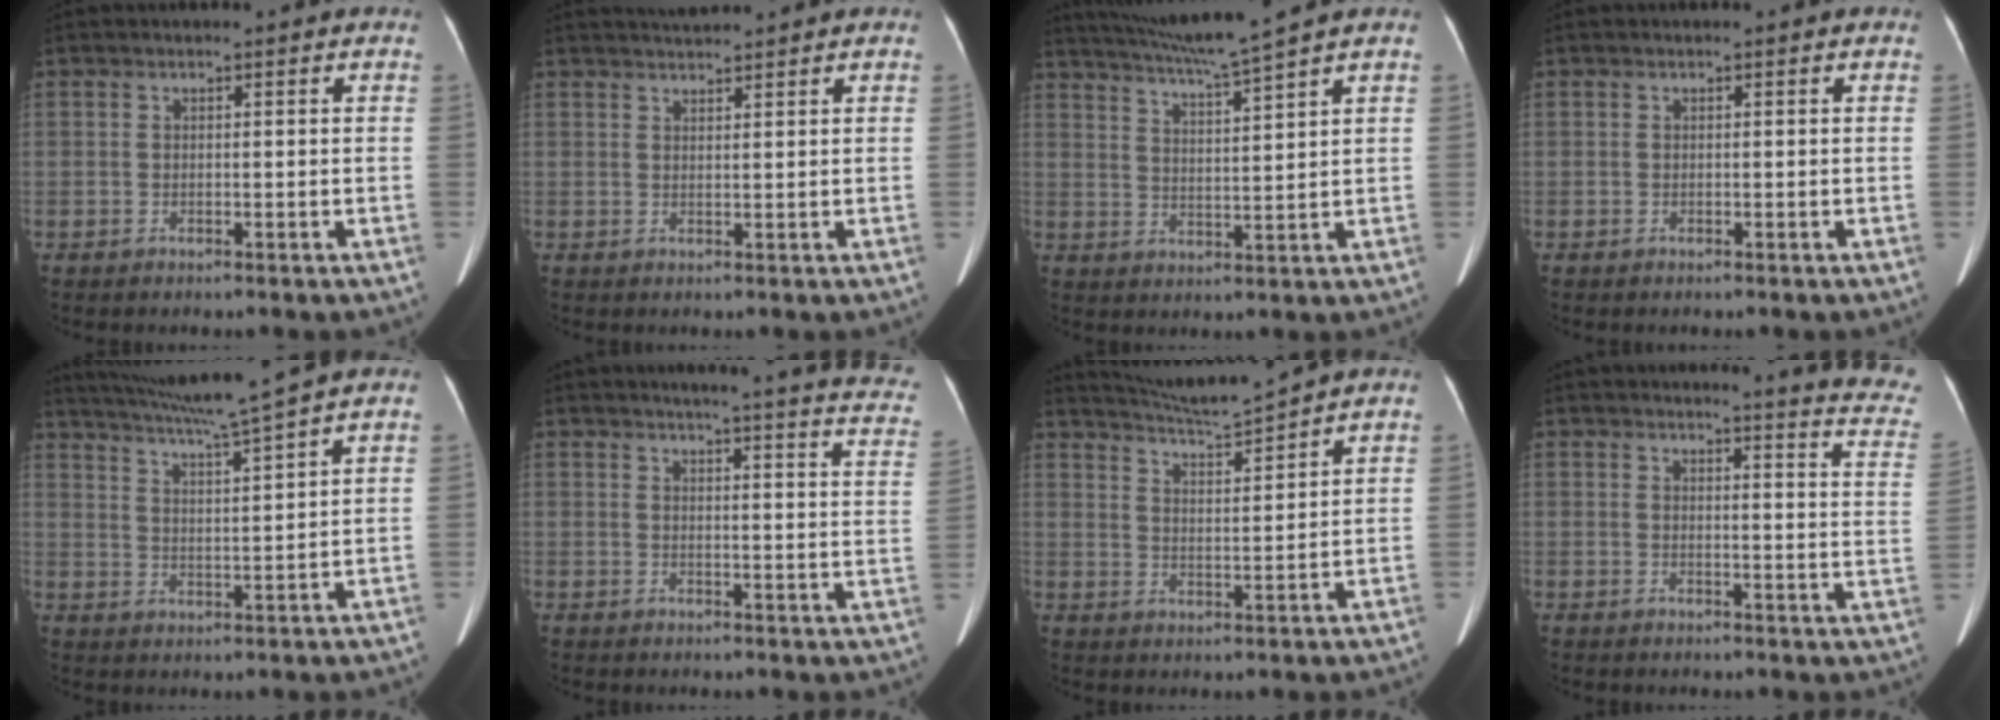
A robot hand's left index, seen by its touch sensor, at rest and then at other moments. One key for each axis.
{"total": 2.6, "fx": 2.6, "fy": -0.2, "fz": 0.5, "tx": -0.008, "ty": 0.019, "tz": 0.049}
{"total": 8.7, "fx": 7.6, "fy": -2.1, "fz": 3.6, "tx": -0.068, "ty": -0.001, "tz": 0.134}
{"total": 0.0}
{"total": 9.9, "fx": 8.6, "fy": -2.4, "fz": 4.4, "tx": -0.081, "ty": -0.004, "tz": 0.145}
{"total": 19.2, "fx": 17.2, "fy": 1.0, "fz": 8.6, "tx": -0.098, "ty": -0.062, "tz": 0.177}
{"total": 6.6, "fx": 6.3, "fy": -1.7, "fz": 1.1, "tx": -0.033, "ty": -0.007, "tz": 0.121}
{"total": 11.3, "fx": 10.8, "fy": -0.3, "fz": 3.2, "tx": -0.019, "ty": -0.090, "tz": 0.088}